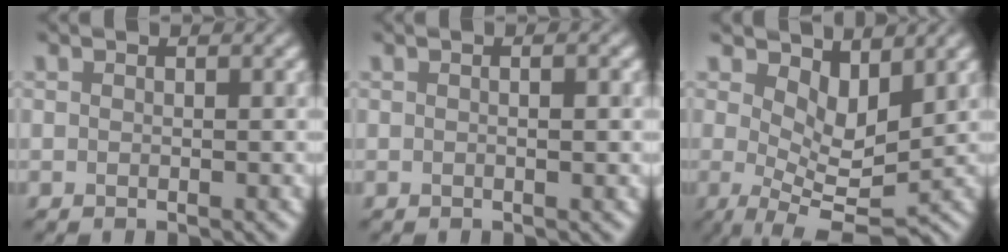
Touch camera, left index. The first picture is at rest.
{"total": 1.3, "force": [0.1, 0.2, 1.3], "torque": [-0.020, 0.003, 0.000]}
{"total": 4.7, "force": [1.7, 2.0, 3.9], "torque": [-0.075, -0.018, 0.032]}